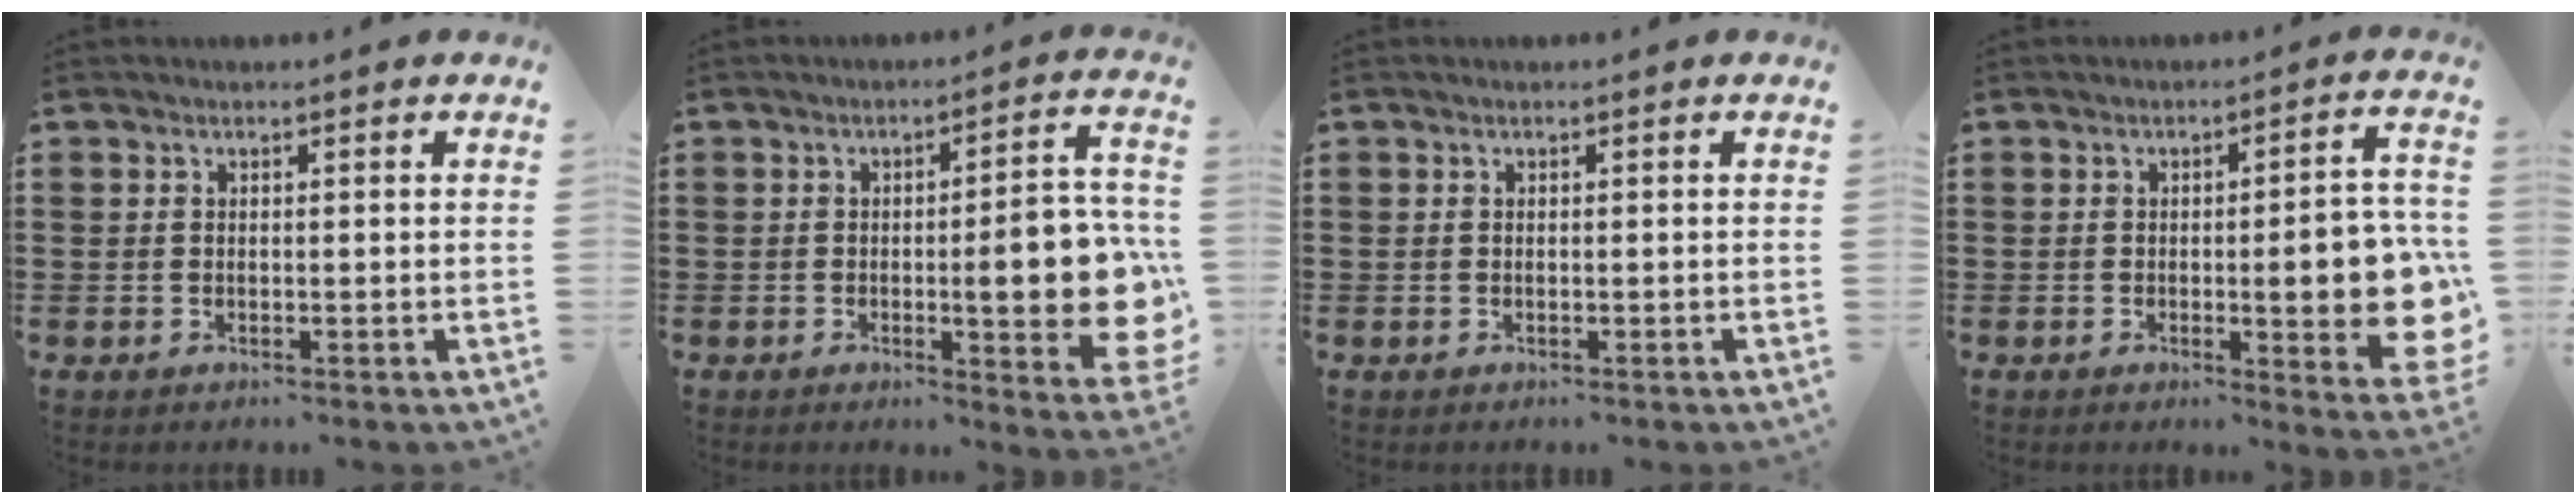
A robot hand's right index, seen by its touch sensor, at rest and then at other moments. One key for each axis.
{"total": 12.3, "fx": -1.3, "fy": 2.9, "fz": 11.9, "tx": -0.148, "ty": -0.016, "tz": -0.023}
{"total": 0.0}
{"total": 10.9, "fx": -1.4, "fy": 2.8, "fz": 10.4, "tx": -0.130, "ty": -0.016, "tz": -0.022}